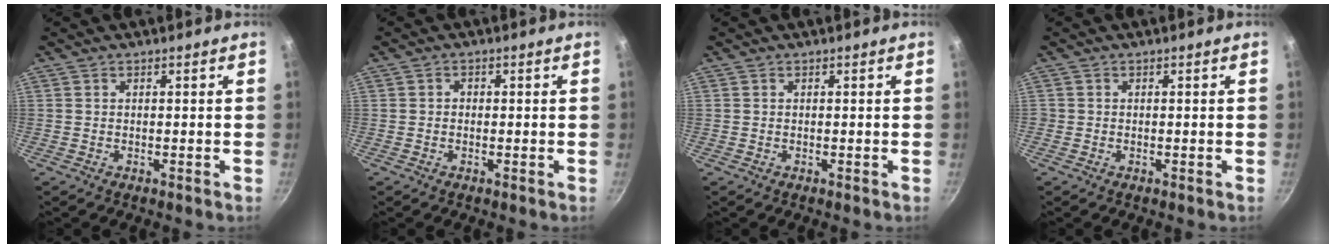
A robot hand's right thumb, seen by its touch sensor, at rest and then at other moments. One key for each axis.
{"total": 0.8, "fx": -0.1, "fy": 0.7, "fz": 0.4, "tx": -0.004, "ty": 0.004, "tz": -0.003}
{"total": 0.0}
{"total": 0.5, "fx": -0.1, "fy": 0.5, "fz": 0.0, "tx": 0.001, "ty": 0.000, "tz": -0.005}